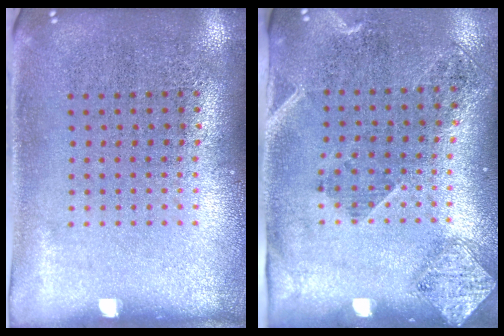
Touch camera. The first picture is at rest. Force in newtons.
{"total": 1.7, "press": 1.3, "slide": 1.1}